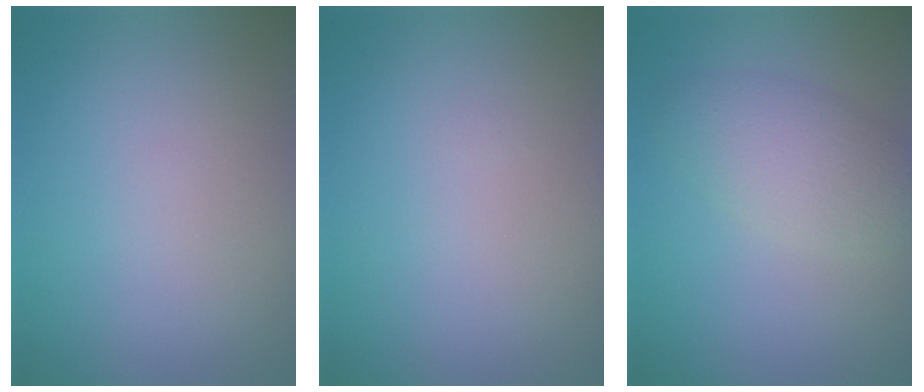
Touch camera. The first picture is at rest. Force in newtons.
{"total": 0.0}
{"total": 3.7, "press": 3.7, "slide": 0.1}